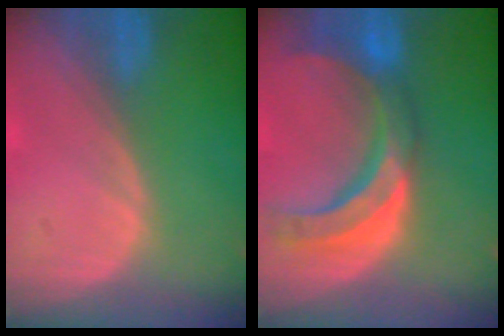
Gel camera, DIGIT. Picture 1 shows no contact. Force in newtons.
{"total": 11.0, "press": 9.5, "slide": 5.6}